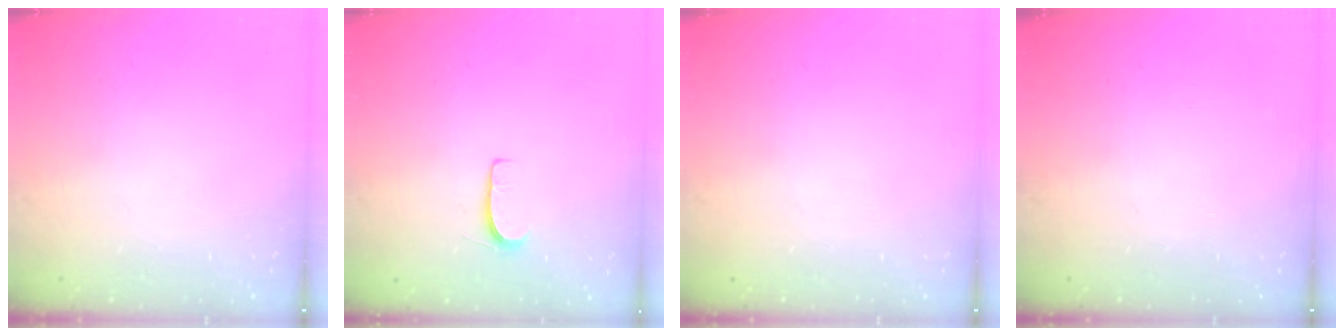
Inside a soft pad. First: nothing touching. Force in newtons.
{"total": 5.2, "press": 5.2, "slide": 0.5}
{"total": 0.0}
{"total": 0.0}